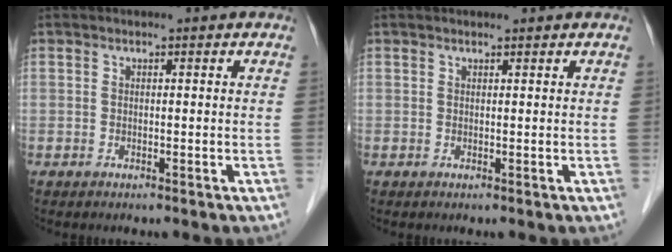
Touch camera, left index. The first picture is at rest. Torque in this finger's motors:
{"motor_torque": [0.18, -0.15, 0.04, 0.01]}